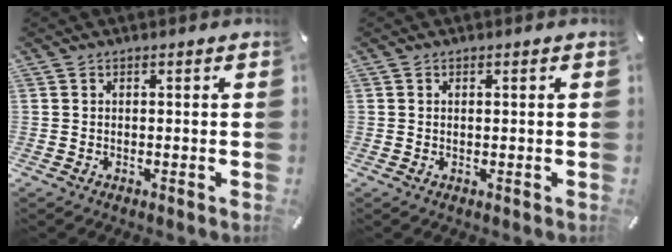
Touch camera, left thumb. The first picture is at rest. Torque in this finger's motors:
{"motor_torque": [-0.39, -0.29, -0.08, 0.00, 0.03]}